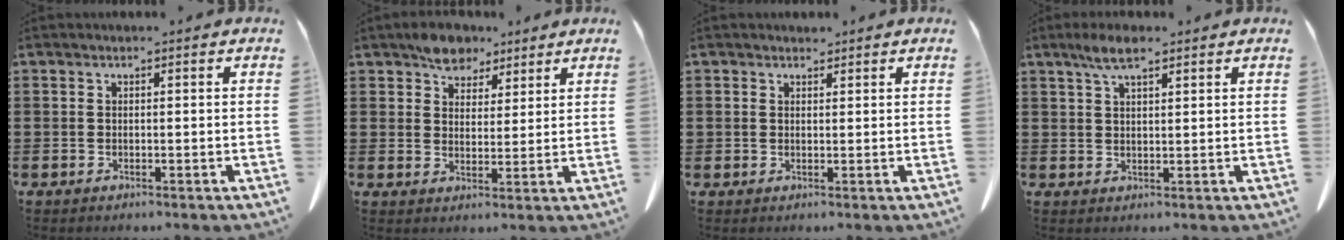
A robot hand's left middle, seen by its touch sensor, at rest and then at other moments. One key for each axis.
{"total": 5.4, "fx": 4.4, "fy": 3.0, "fz": 1.1, "tx": -0.039, "ty": 0.002, "tz": 0.086}
{"total": 1.5, "fx": 1.2, "fy": 0.8, "fz": 0.1, "tx": -0.006, "ty": 0.002, "tz": 0.026}
{"total": 4.3, "fx": 2.7, "fy": 1.1, "fz": 3.3, "tx": -0.069, "ty": 0.003, "tz": 0.047}